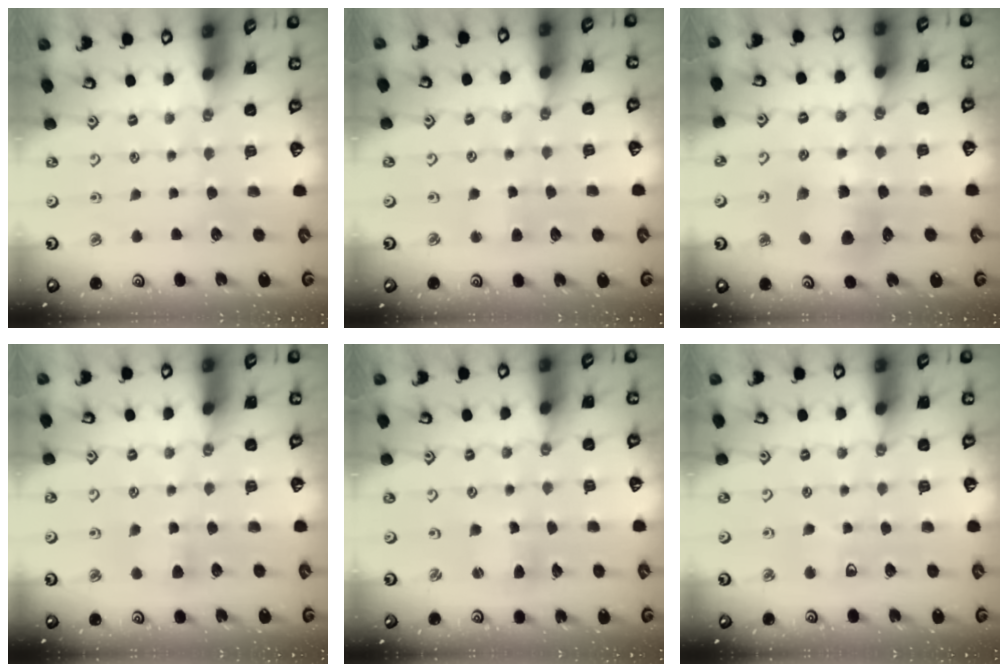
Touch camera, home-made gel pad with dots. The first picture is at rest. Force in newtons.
{"total": 2.8, "press": 2.8, "slide": 0.3}
{"total": 8.1, "press": 8.0, "slide": 0.9}
{"total": 4.5, "press": 4.4, "slide": 0.8}
{"total": 2.8, "press": 2.8, "slide": 0.3}
{"total": 4.5, "press": 4.4, "slide": 0.7}